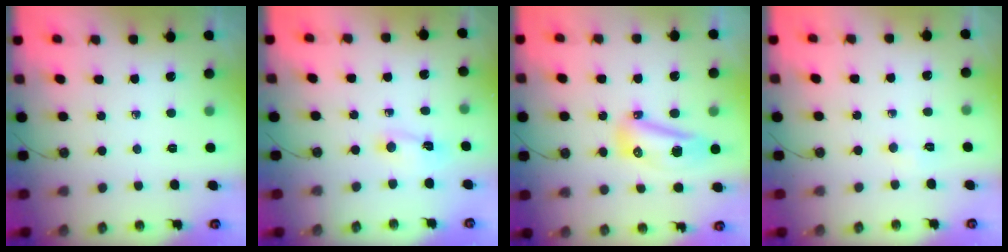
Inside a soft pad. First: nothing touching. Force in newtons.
{"total": 1.5, "press": 1.4, "slide": 0.4}
{"total": 10.1, "press": 10.1, "slide": 1.2}
{"total": 2.8, "press": 2.8, "slide": 0.4}